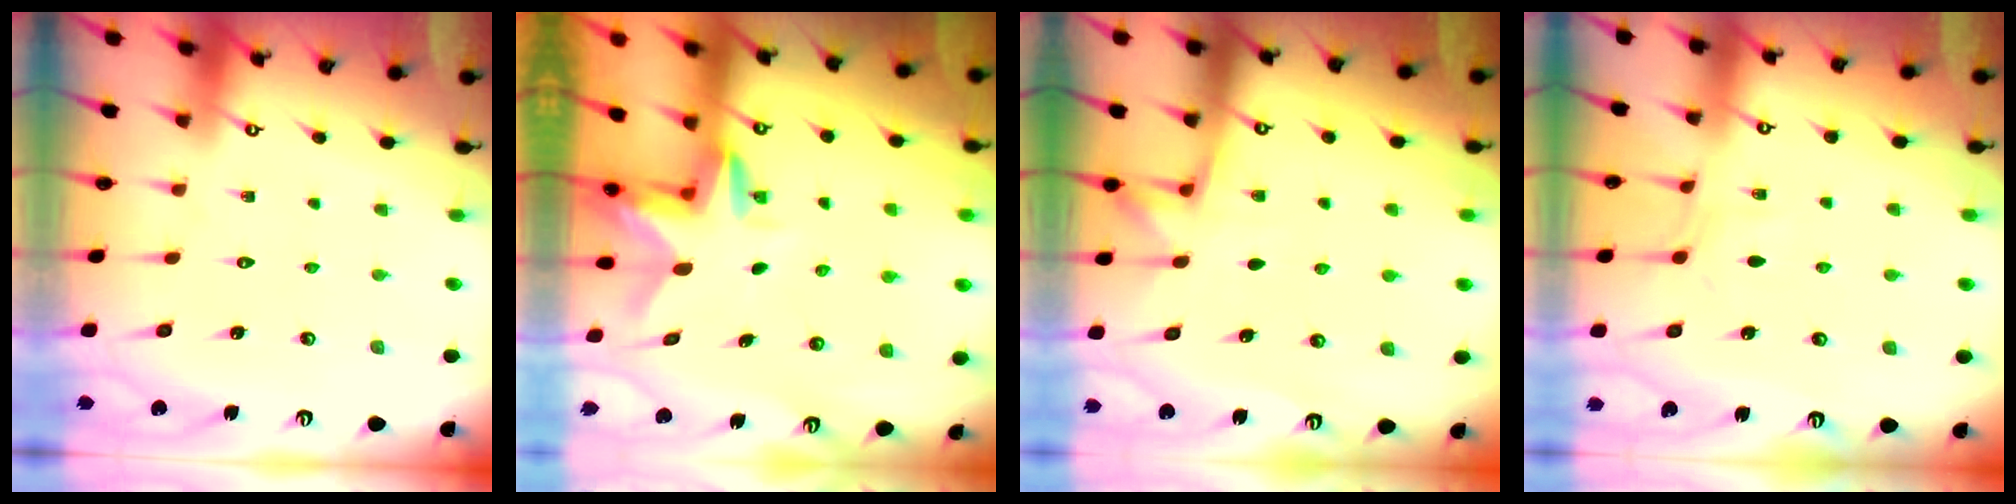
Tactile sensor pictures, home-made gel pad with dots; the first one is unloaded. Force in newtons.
{"total": 3.1, "press": 3.1, "slide": 0.2}
{"total": 4.9, "press": 4.5, "slide": 1.9}
{"total": 4.6, "press": 4.5, "slide": 0.5}